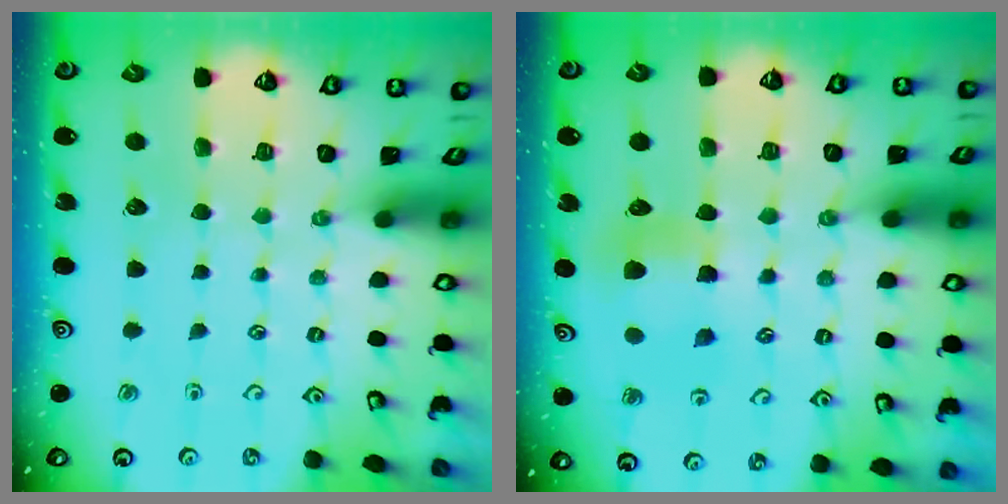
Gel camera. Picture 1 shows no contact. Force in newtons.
{"total": 6.7, "press": 6.7, "slide": 0.7}